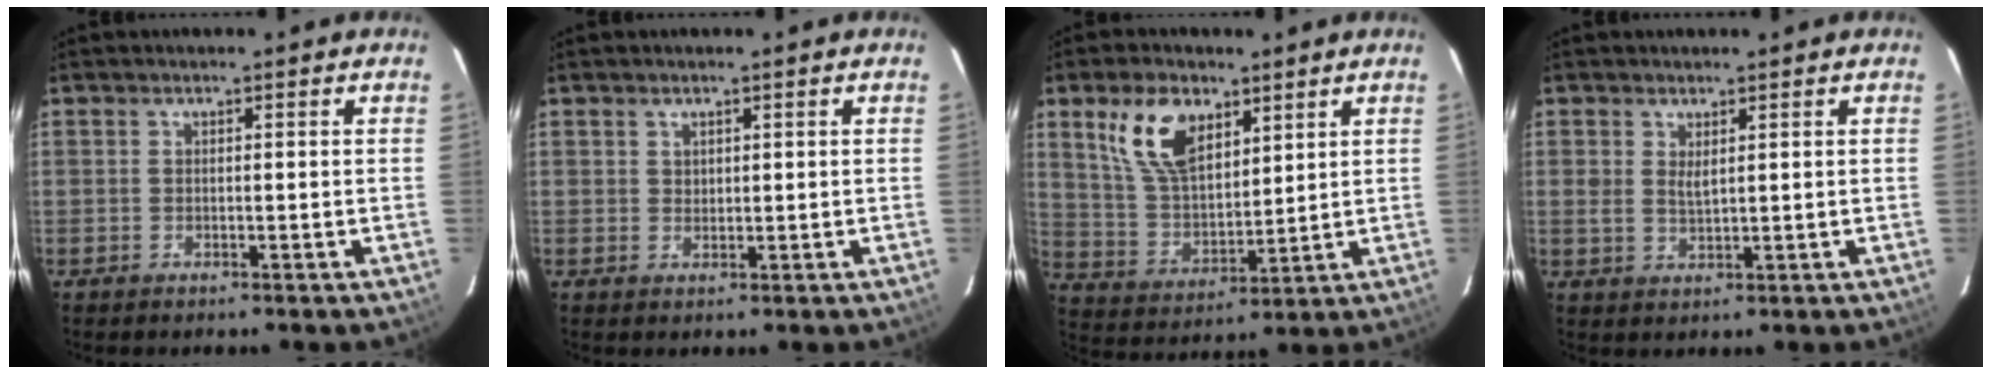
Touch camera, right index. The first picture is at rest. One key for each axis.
{"total": 1.2, "fx": 0.8, "fy": 0.9, "fz": 0.2, "tx": 0.001, "ty": 0.004, "tz": 0.014}
{"total": 12.7, "fx": 6.7, "fy": 6.9, "fz": 8.2, "tx": -0.159, "ty": 0.017, "tz": 0.141}
{"total": 2.0, "fx": 1.0, "fy": 0.8, "fz": 1.5, "tx": -0.027, "ty": -0.002, "tz": 0.018}